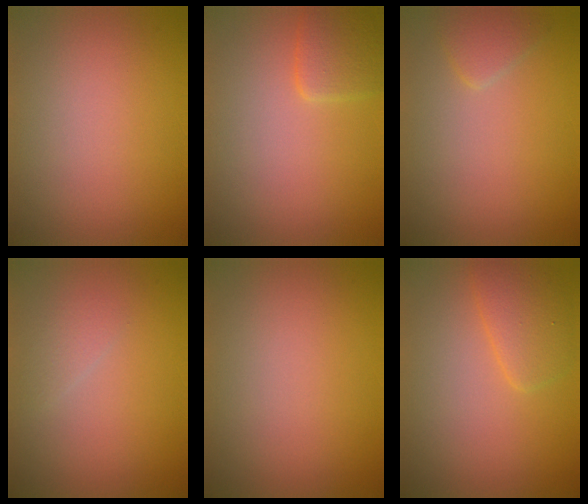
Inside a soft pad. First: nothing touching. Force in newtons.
{"total": 2.1, "press": 2.1, "slide": 0.1}
{"total": 1.5, "press": 1.5, "slide": 0.1}
{"total": 1.0, "press": 1.0, "slide": 0.1}
{"total": 0.0}
{"total": 2.6, "press": 2.6, "slide": 0.1}